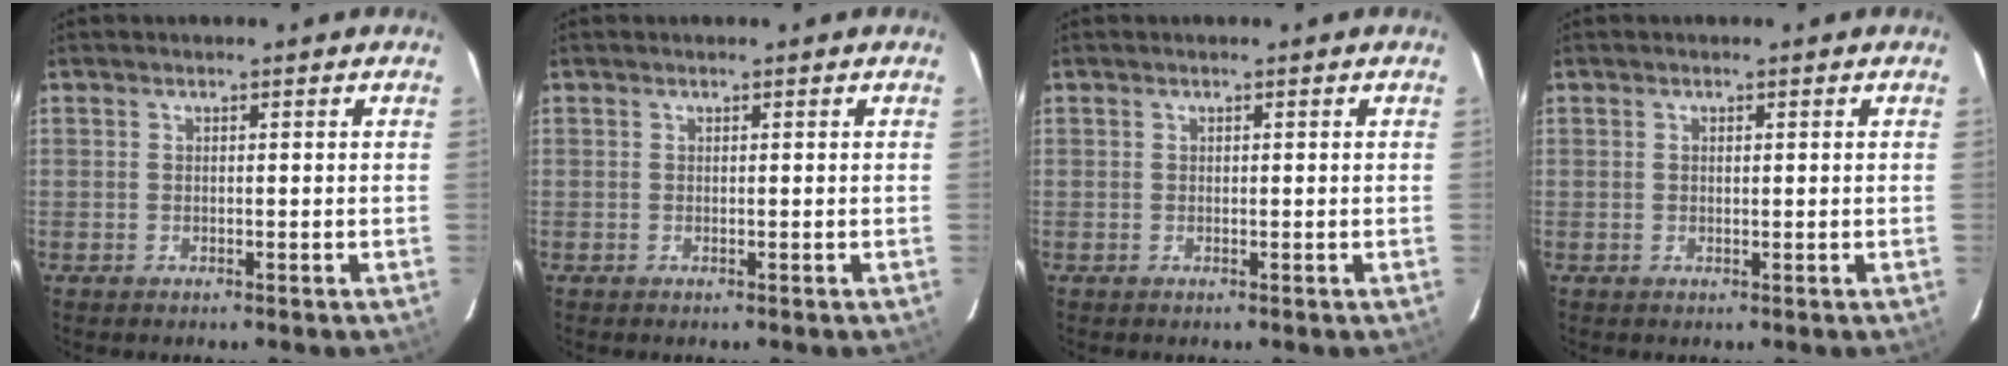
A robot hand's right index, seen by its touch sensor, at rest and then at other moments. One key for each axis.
{"total": 0.0}
{"total": 0.0}
{"total": 0.6, "fx": 0.2, "fy": 0.3, "fz": 0.4, "tx": -0.009, "ty": 0.003, "tz": 0.005}